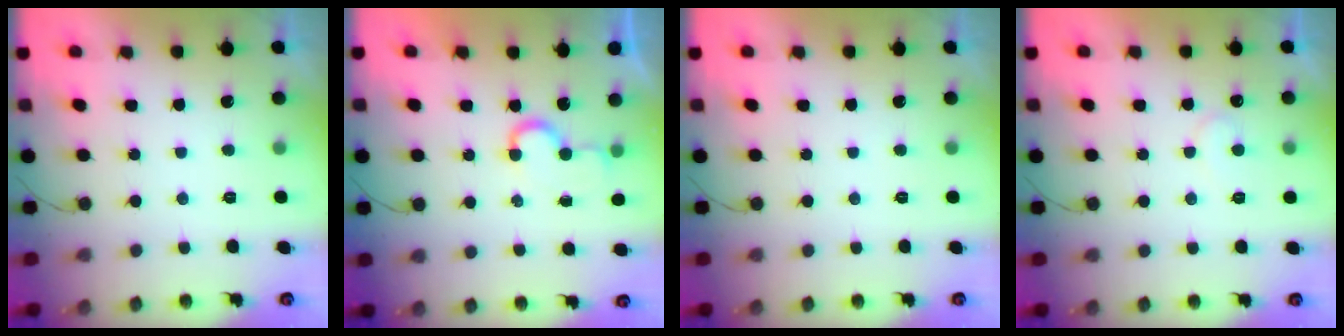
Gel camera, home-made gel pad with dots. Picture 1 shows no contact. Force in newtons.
{"total": 4.3, "press": 4.3, "slide": 0.3}
{"total": 0.0}
{"total": 5.8, "press": 5.8, "slide": 0.3}